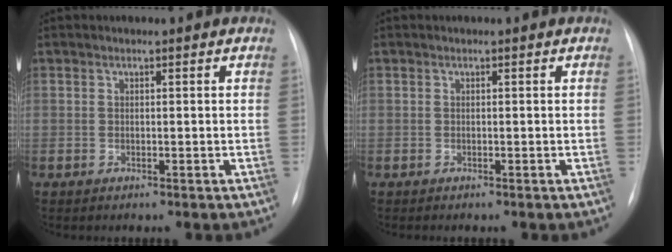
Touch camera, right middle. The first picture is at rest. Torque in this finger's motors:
{"motor_torque": [-0.28, -0.02, -0.04, -0.01]}